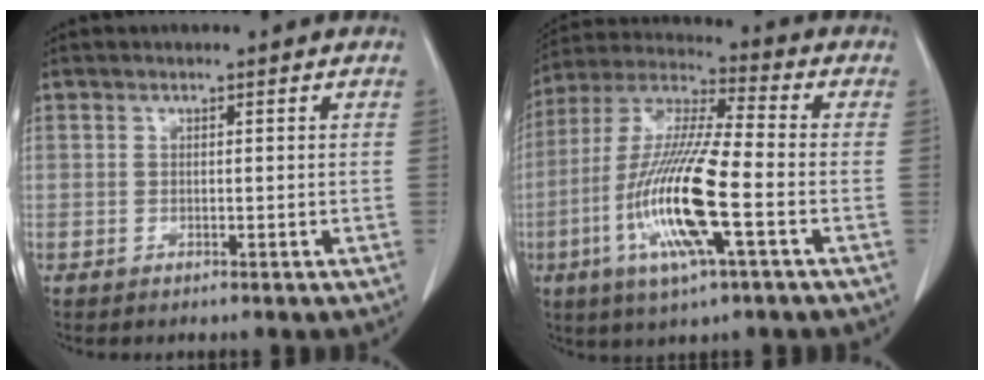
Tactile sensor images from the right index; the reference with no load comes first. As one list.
[{"total": 16.3, "force": [-4.7, 1.4, 15.5], "torque": [-0.323, -0.013, -0.092]}]